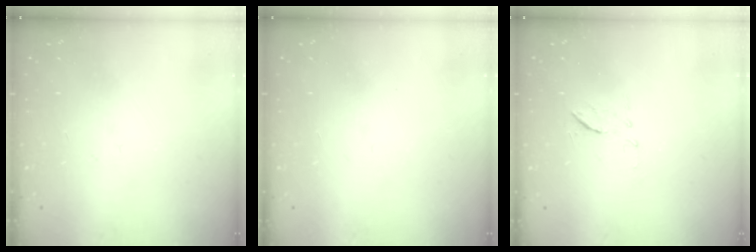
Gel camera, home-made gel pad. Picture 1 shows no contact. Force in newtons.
{"total": 1.5, "press": 1.5, "slide": 0.1}
{"total": 6.8, "press": 6.6, "slide": 1.8}